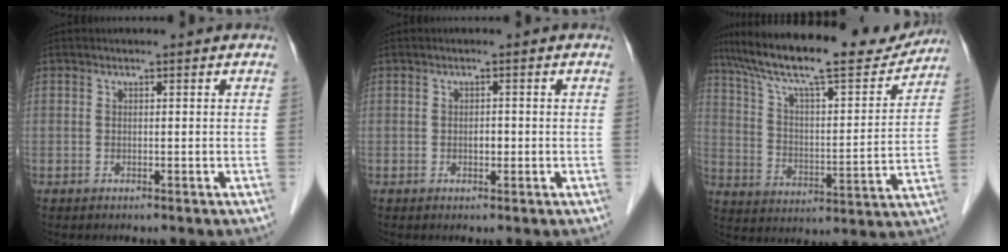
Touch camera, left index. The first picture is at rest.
{"total": 1.1, "force": [-0.3, 0.7, 0.8], "torque": [-0.013, 0.000, -0.005]}
{"total": 22.6, "force": [19.5, 3.8, 10.8], "torque": [-0.188, 0.007, 0.293]}